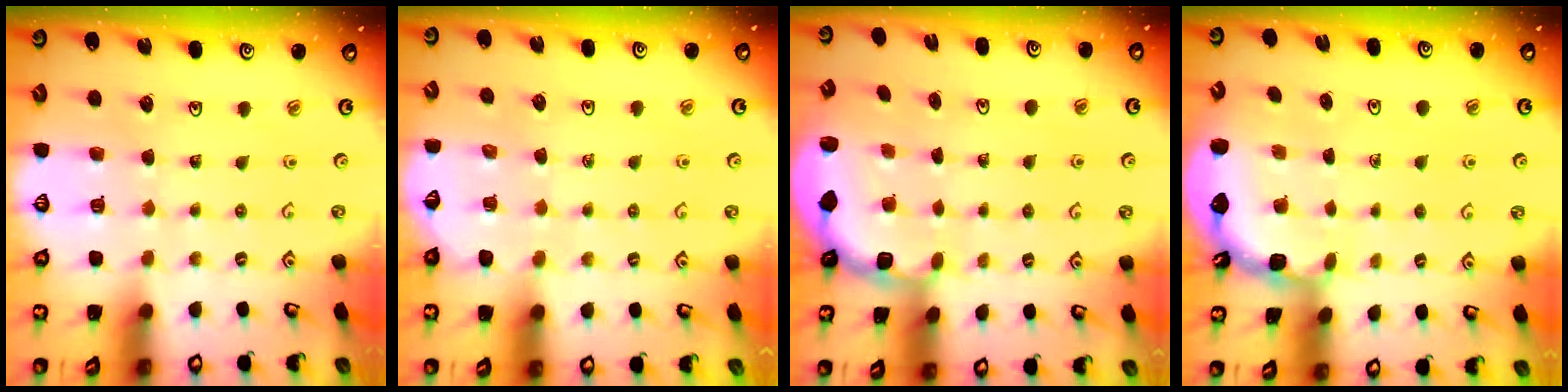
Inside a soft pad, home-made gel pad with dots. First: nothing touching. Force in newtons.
{"total": 4.2, "press": 4.0, "slide": 1.2}
{"total": 2.3, "press": 2.1, "slide": 1.0}
{"total": 1.9, "press": 1.9, "slide": 0.2}